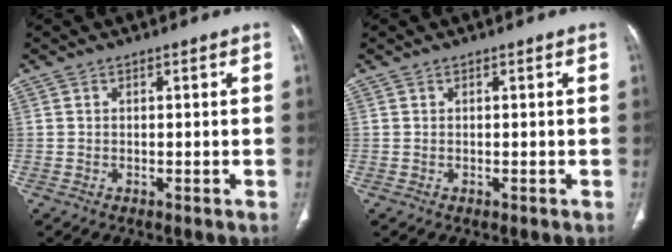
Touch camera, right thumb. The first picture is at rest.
{"total": 0.0}